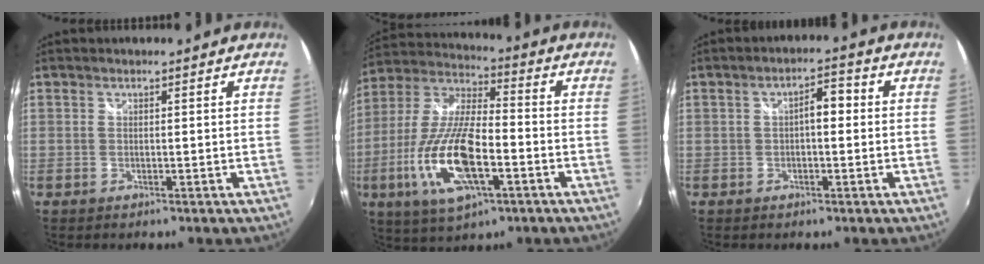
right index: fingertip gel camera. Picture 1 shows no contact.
{"total": 18.5, "force": [-6.1, 6.3, 16.2], "torque": [-0.343, -0.017, -0.115]}
{"total": 3.9, "force": [0.1, 1.7, 3.5], "torque": [-0.056, 0.014, 0.002]}